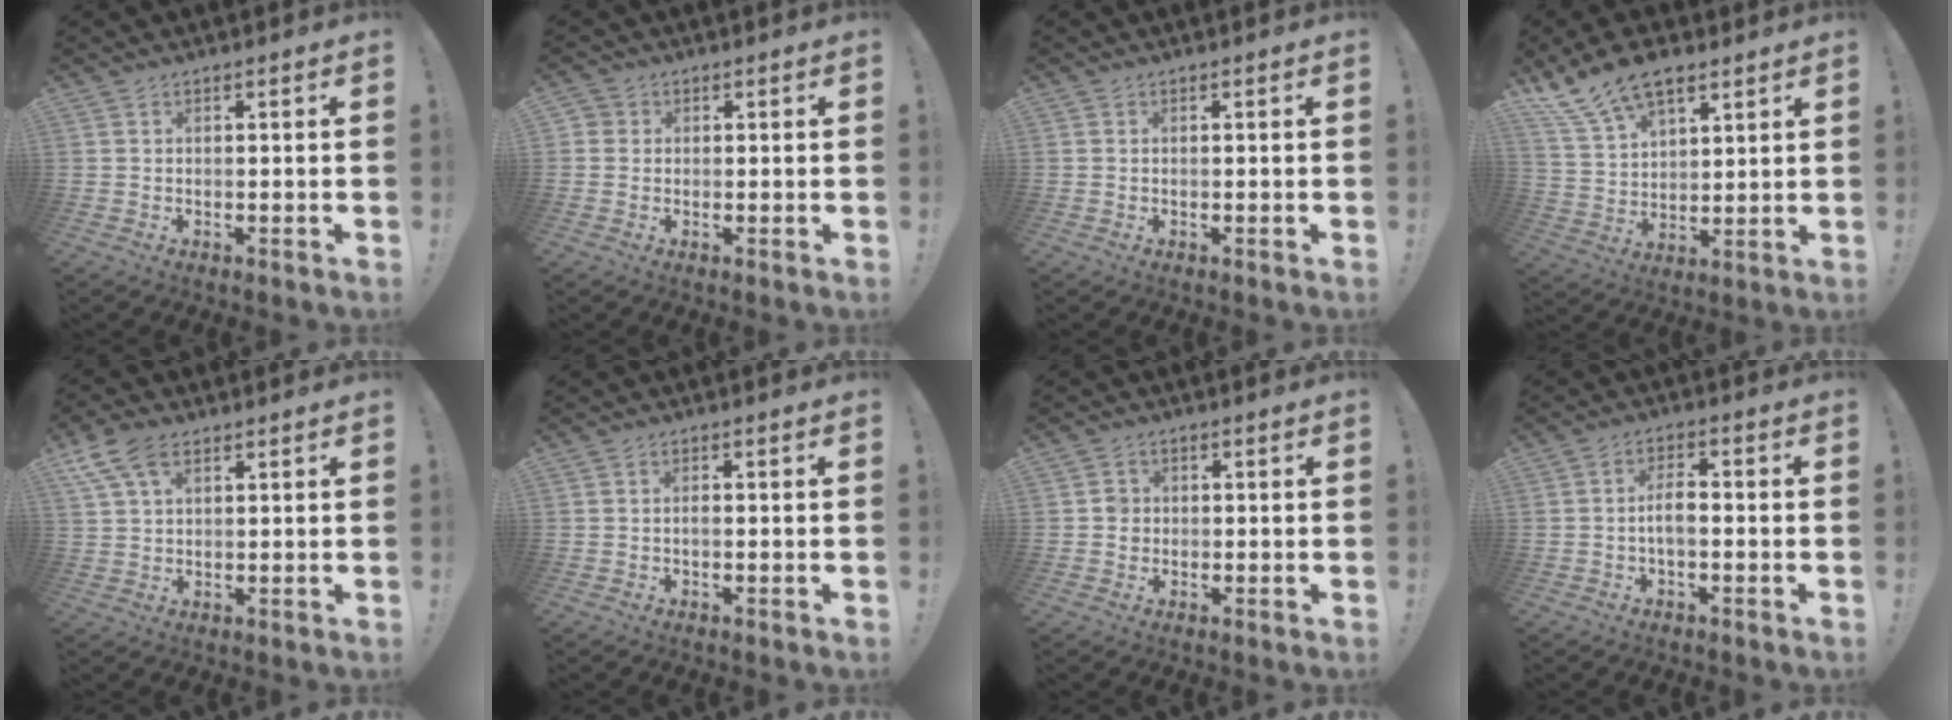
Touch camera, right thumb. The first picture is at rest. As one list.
[{"total": 2.0, "force": [0.2, 1.9, 0.5], "torque": [-0.005, 0.000, 0.004]}, {"total": 0.0}, {"total": 13.8, "force": [9.4, 7.2, 7.2], "torque": [-0.133, -0.052, 0.178]}, {"total": 8.9, "force": [4.5, 4.8, 6.0], "torque": [-0.109, -0.008, 0.087]}, {"total": 1.0, "force": [-0.6, 0.4, 0.7], "torque": [-0.019, 0.005, -0.011]}, {"total": 3.0, "force": [-0.3, 2.7, 1.1], "torque": [-0.005, 0.002, -0.007]}, {"total": 5.5, "force": [-0.9, 2.3, 4.9], "torque": [-0.090, 0.004, -0.019]}]